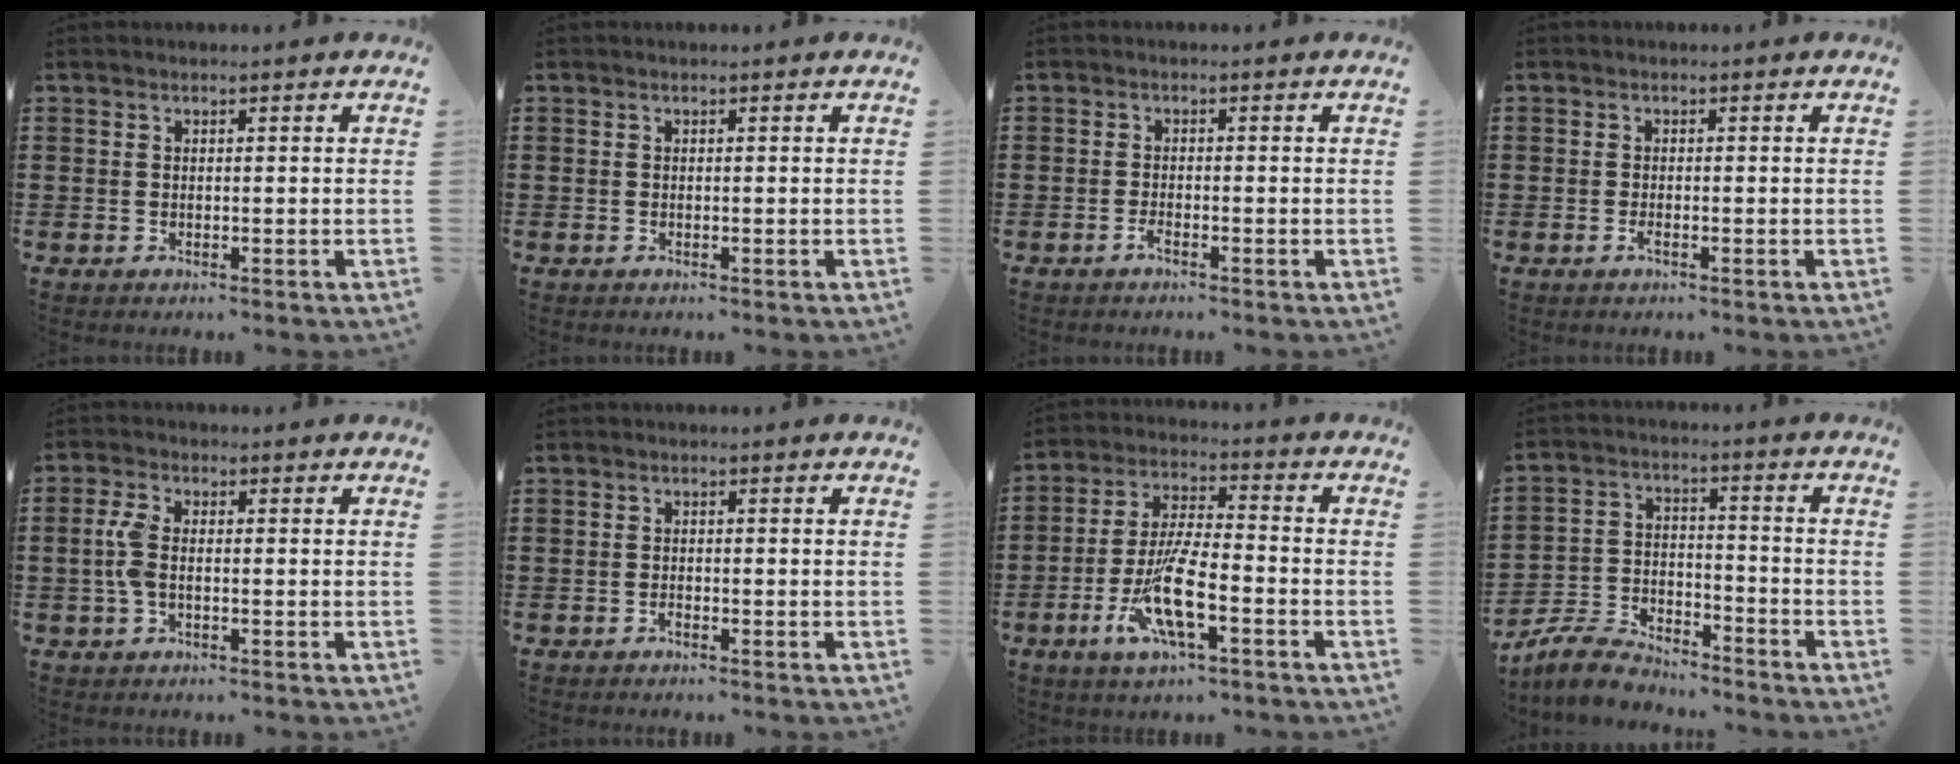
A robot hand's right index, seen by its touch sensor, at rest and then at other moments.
{"total": 0.0}
{"total": 1.4, "force": [-1.2, 0.1, 0.8], "torque": [-0.024, -0.008, -0.023]}
{"total": 1.1, "force": [-0.7, 0.1, 0.8], "torque": [-0.024, -0.009, -0.013]}
{"total": 4.0, "force": [-0.4, 1.8, 3.5], "torque": [-0.092, -0.006, -0.016]}
{"total": 0.8, "force": [-0.8, 0.1, 0.3], "torque": [-0.009, -0.003, -0.014]}
{"total": 10.1, "force": [-4.2, 2.3, 8.9], "torque": [-0.187, -0.009, -0.080]}
{"total": 6.6, "force": [-6.3, 1.5, 1.5], "torque": [-0.041, 0.011, -0.125]}